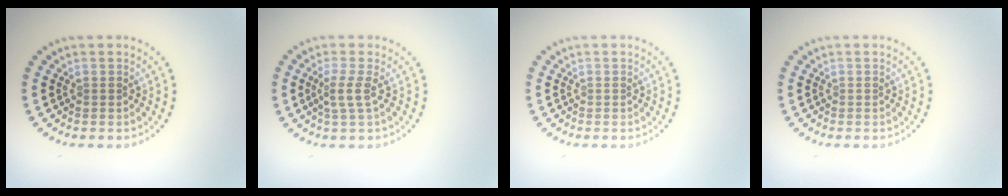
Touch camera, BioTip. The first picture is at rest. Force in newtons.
{"total": 1.9, "press": 1.4, "slide": 1.3}
{"total": 0.0}
{"total": 0.0}